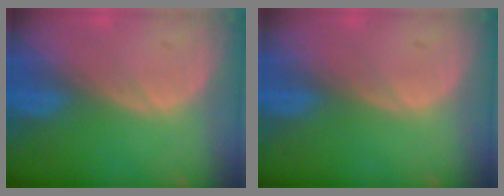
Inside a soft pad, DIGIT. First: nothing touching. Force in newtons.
{"total": 0.0}